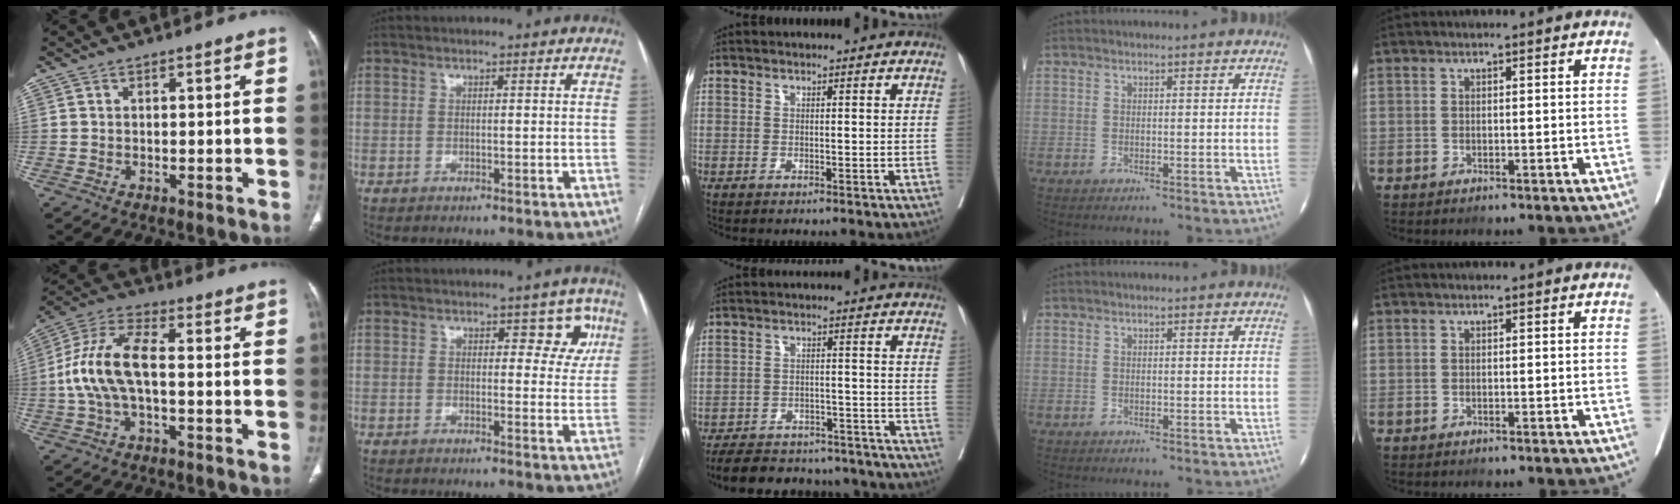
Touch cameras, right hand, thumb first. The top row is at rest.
{"thumb": {"total": 11.9, "force": [-1.0, 5.6, 10.4], "torque": [-0.229, 0.038, -0.021]}, "index": {"total": 5.1, "force": [2.2, 2.9, 3.5], "torque": [-0.018, 0.010, 0.020]}, "middle": {"total": 17.5, "force": [-15.7, 5.6, 5.2], "torque": [-0.109, 0.006, -0.208]}}